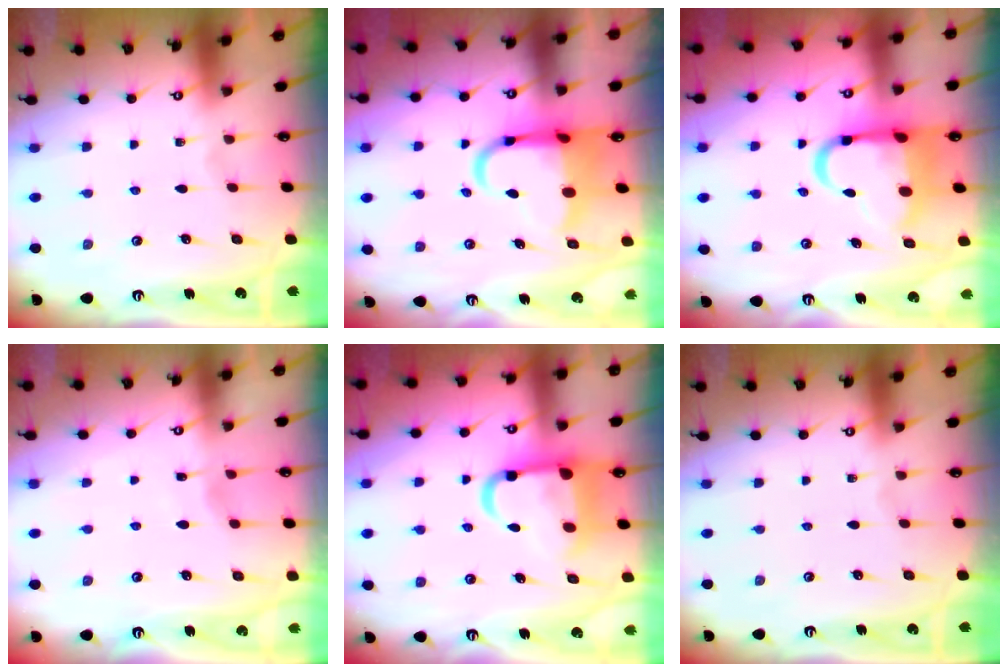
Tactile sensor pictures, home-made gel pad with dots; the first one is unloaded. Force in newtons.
{"total": 9.5, "press": 9.3, "slide": 1.7}
{"total": 13.2, "press": 12.9, "slide": 2.9}
{"total": 2.2, "press": 2.2, "slide": 0.2}
{"total": 12.7, "press": 12.6, "slide": 1.6}
{"total": 0.0}